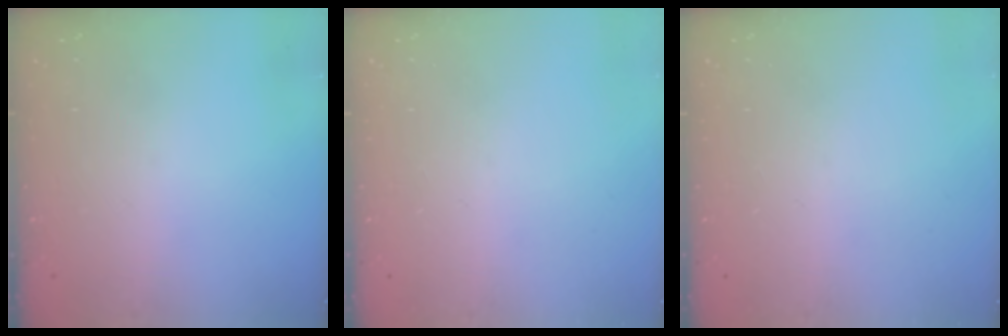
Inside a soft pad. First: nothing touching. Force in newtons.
{"total": 0.0}
{"total": 0.0}